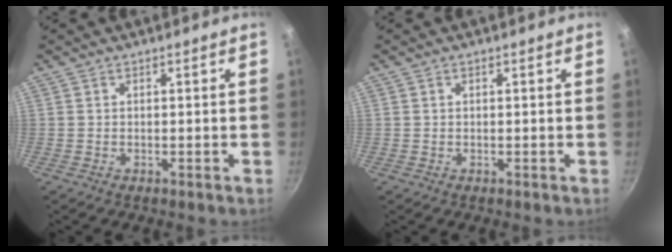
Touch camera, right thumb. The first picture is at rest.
{"total": 0.6, "force": [0.3, 0.3, 0.4], "torque": [-0.006, 0.002, 0.005]}